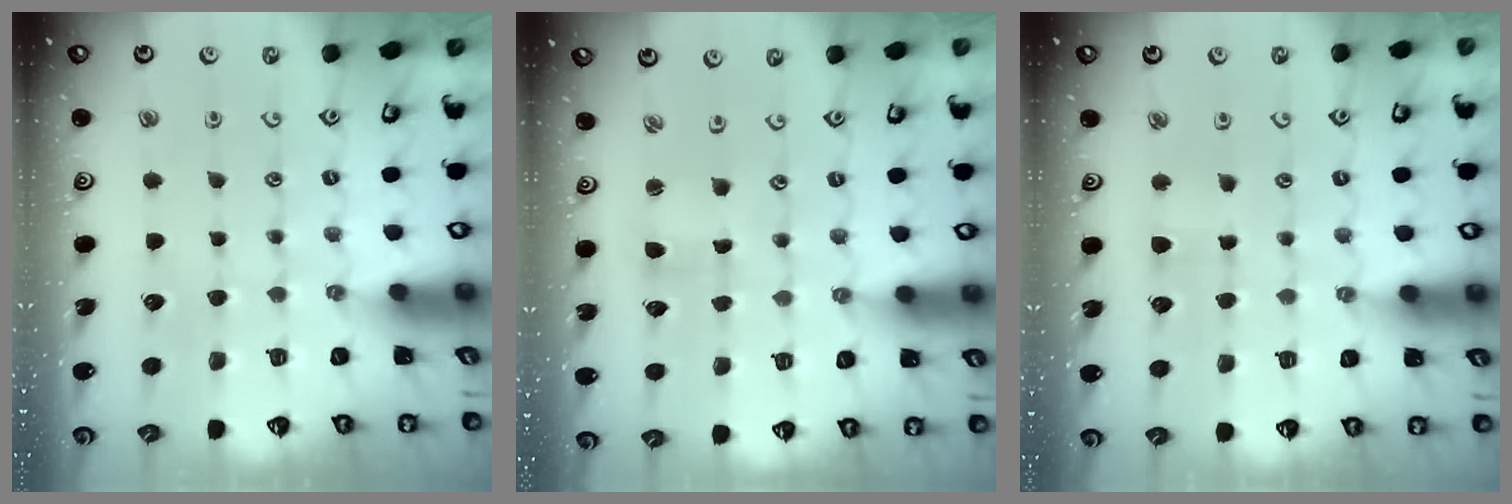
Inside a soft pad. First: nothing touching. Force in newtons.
{"total": 2.2, "press": 2.2, "slide": 0.2}
{"total": 2.9, "press": 2.9, "slide": 0.5}